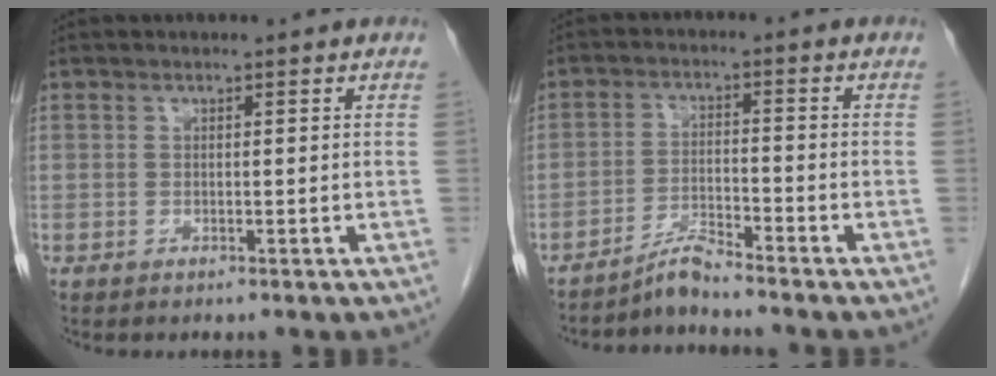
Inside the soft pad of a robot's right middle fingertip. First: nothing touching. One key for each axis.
{"total": 3.7, "fx": -3.6, "fy": -0.7, "fz": 0.8, "tx": -0.016, "ty": -0.018, "tz": -0.070}